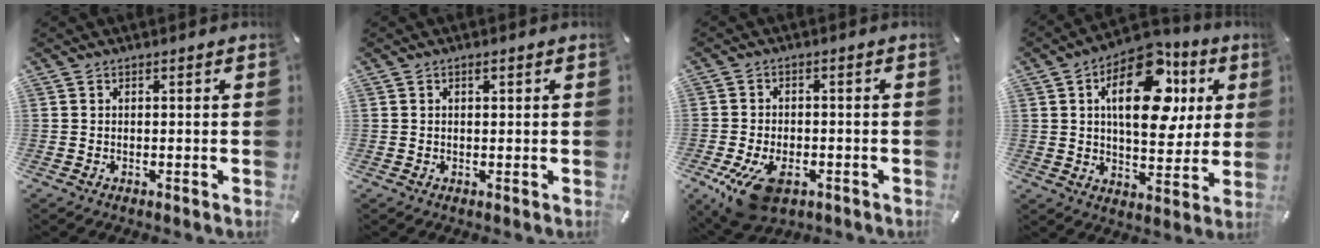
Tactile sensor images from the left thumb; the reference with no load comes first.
{"total": 1.1, "force": [0.4, 0.5, 0.9], "torque": [-0.018, 0.003, 0.005]}
{"total": 10.4, "force": [-4.8, 5.8, 7.1], "torque": [-0.151, 0.004, -0.085]}
{"total": 20.4, "force": [7.2, 11.6, 15.1], "torque": [-0.221, -0.025, 0.117]}